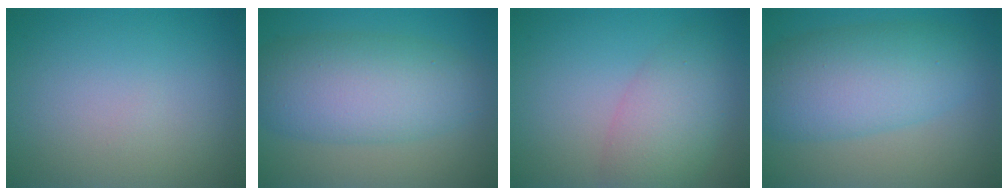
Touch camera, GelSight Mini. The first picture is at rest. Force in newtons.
{"total": 7.9, "press": 7.9, "slide": 0.1}
{"total": 3.3, "press": 3.3, "slide": 0.4}
{"total": 7.8, "press": 7.8, "slide": 0.1}